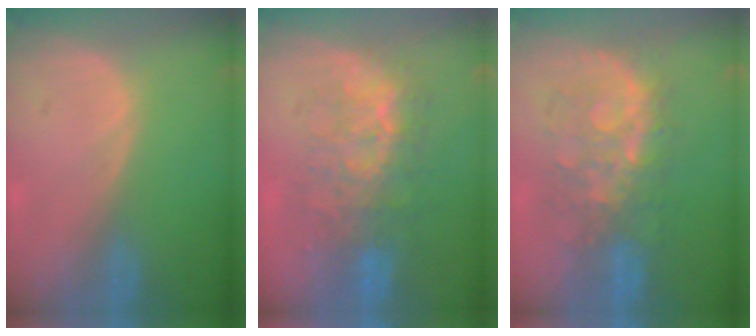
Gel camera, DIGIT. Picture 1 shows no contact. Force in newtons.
{"total": 8.9, "press": 8.5, "slide": 2.8}
{"total": 8.6, "press": 8.5, "slide": 1.5}